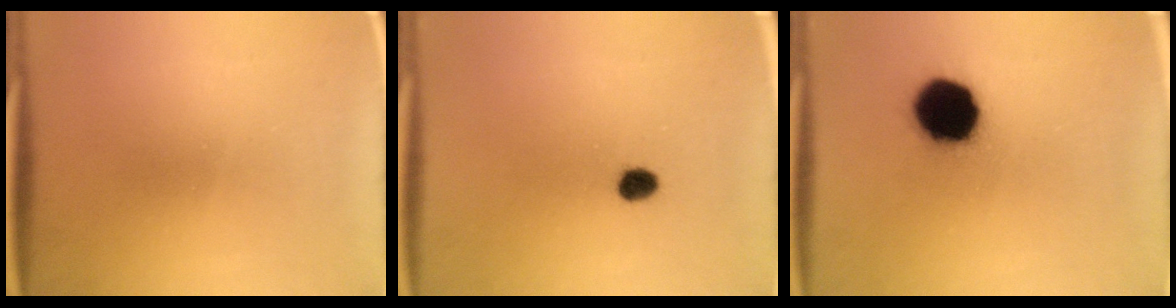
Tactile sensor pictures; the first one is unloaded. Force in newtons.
{"total": 2.8}
{"total": 16.2}